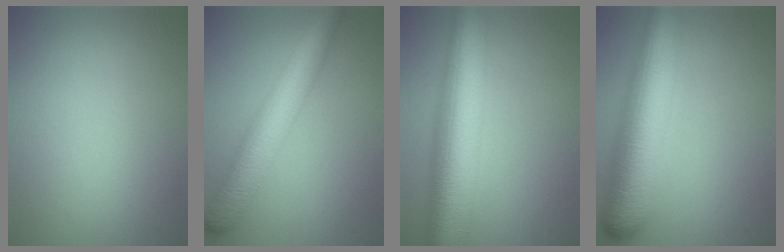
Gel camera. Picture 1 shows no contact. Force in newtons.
{"total": 7.6, "press": 7.6, "slide": 0.3}
{"total": 11.0, "press": 11.0, "slide": 0.3}
{"total": 9.9, "press": 9.9, "slide": 0.4}